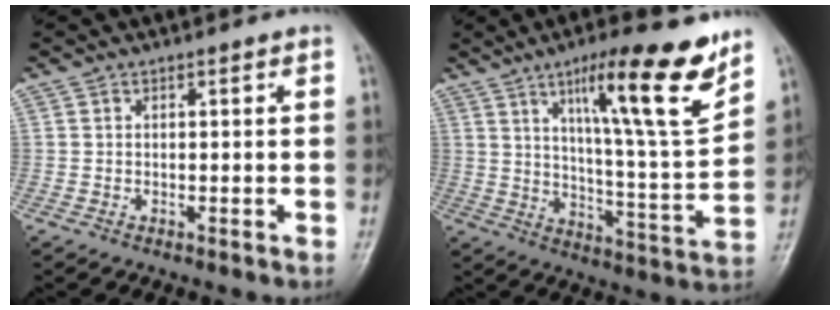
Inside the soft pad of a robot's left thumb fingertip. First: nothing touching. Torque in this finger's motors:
{"motor_torque": [0.82, 0.50, 1.64, -1.14, 0.30]}